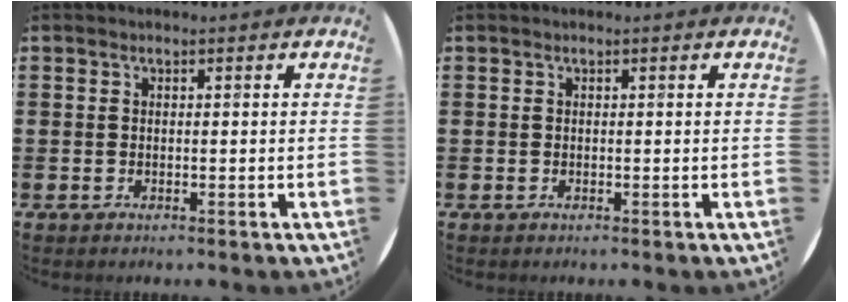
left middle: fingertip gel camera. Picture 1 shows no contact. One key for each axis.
{"total": 0.0}